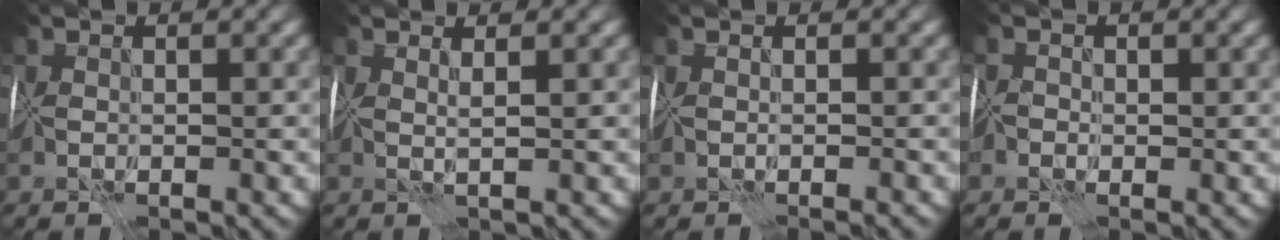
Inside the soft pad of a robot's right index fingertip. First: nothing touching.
{"total": 2.0, "force": [1.6, -1.1, -0.2], "torque": [0.006, 0.005, 0.034]}
{"total": 0.7, "force": [-0.3, -0.6, -0.3], "torque": [0.011, 0.001, -0.002]}
{"total": 0.9, "force": [0.1, -0.1, -0.9], "torque": [0.029, 0.017, 0.004]}